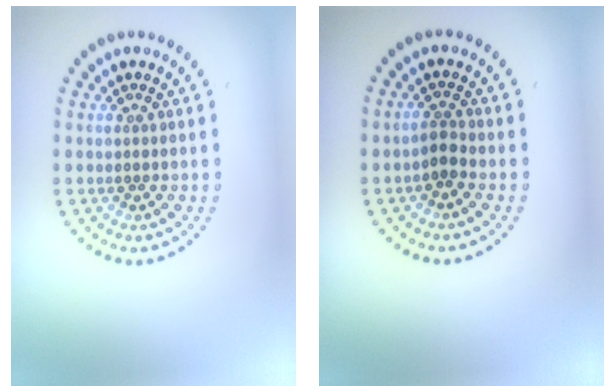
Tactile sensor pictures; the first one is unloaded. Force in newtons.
{"total": 1.4, "press": 1.2, "slide": 0.8}